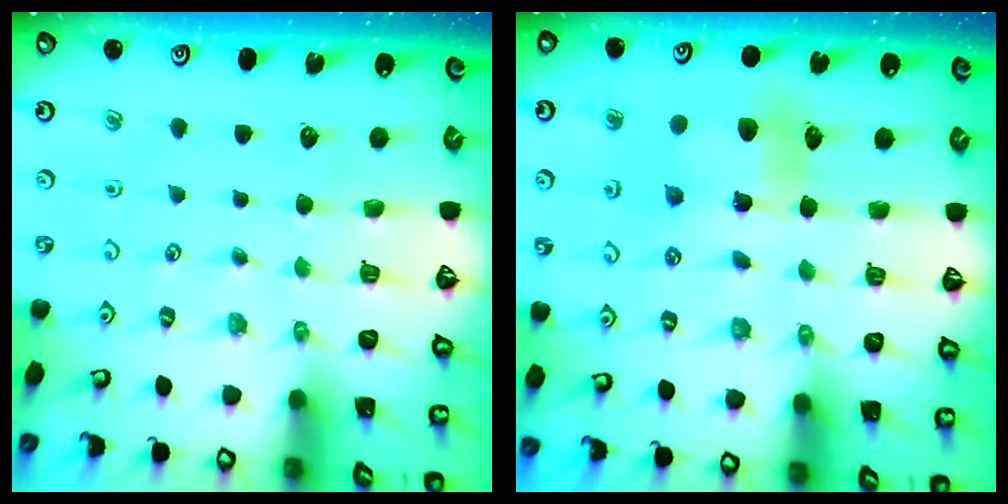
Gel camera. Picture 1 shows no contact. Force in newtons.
{"total": 8.2, "press": 8.1, "slide": 0.7}